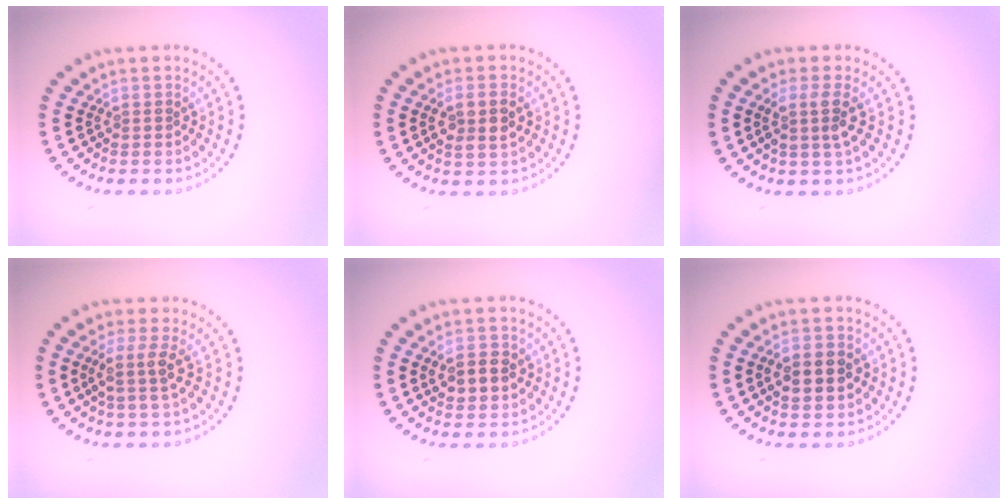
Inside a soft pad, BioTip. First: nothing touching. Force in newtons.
{"total": 2.7, "press": 2.6, "slide": 0.7}
{"total": 2.2, "press": 1.7, "slide": 1.3}
{"total": 2.3, "press": 1.8, "slide": 1.3}
{"total": 3.0, "press": 3.0, "slide": 0.3}
{"total": 4.3, "press": 4.3, "slide": 0.1}